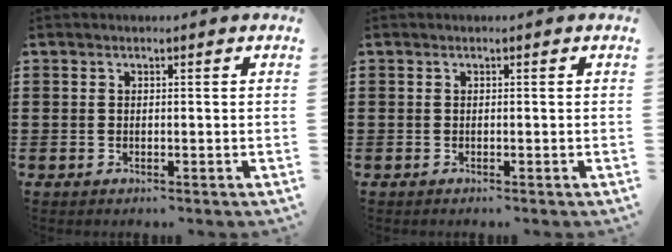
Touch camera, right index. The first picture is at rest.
{"total": 0.0}